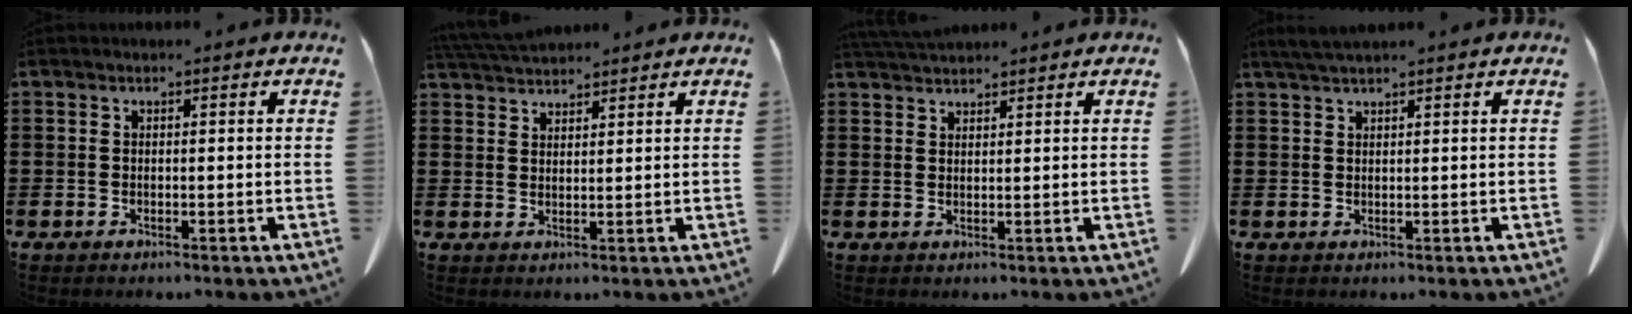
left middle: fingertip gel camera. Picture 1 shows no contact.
{"total": 4.0, "force": [3.8, 0.7, 1.2], "torque": [-0.034, -0.005, 0.073]}
{"total": 2.5, "force": [2.4, 0.4, 0.6], "torque": [-0.018, -0.001, 0.047]}
{"total": 2.2, "force": [1.8, 0.1, 1.3], "torque": [-0.028, 0.001, 0.033]}